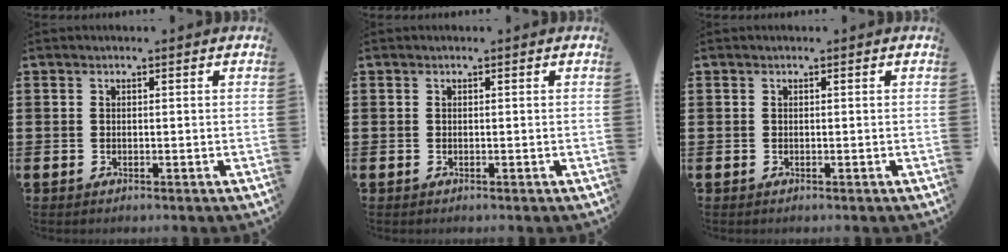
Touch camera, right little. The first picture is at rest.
{"total": 0.0}
{"total": 0.0}